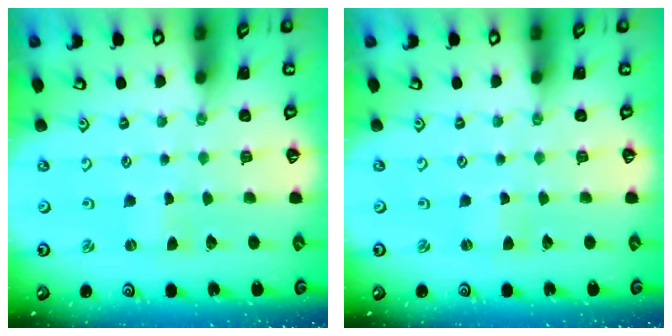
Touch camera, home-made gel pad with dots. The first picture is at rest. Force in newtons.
{"total": 1.7, "press": 1.7, "slide": 0.3}